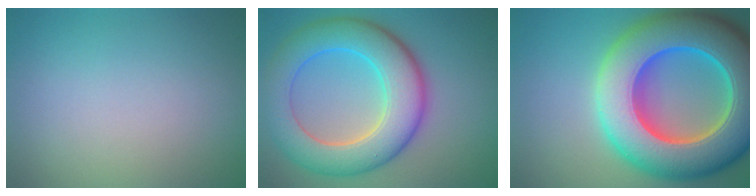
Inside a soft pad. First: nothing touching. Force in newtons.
{"total": 9.1, "press": 9.1, "slide": 0.2}
{"total": 16.4, "press": 16.4, "slide": 0.6}